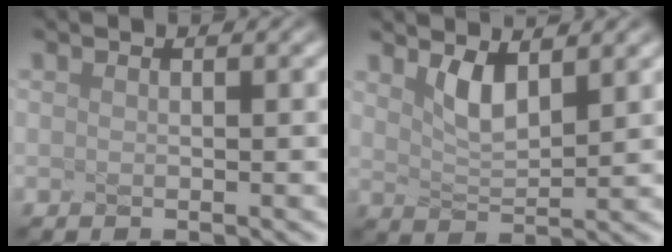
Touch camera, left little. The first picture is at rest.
{"total": 1.1, "force": [0.1, -0.5, 0.9], "torque": [-0.057, -0.022, 0.052]}